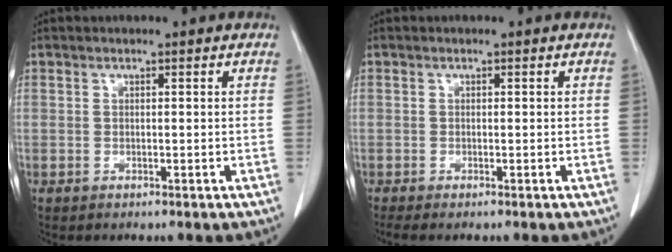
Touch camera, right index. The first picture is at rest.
{"total": 1.3, "force": [-1.1, -0.1, 0.7], "torque": [-0.013, -0.003, -0.019]}